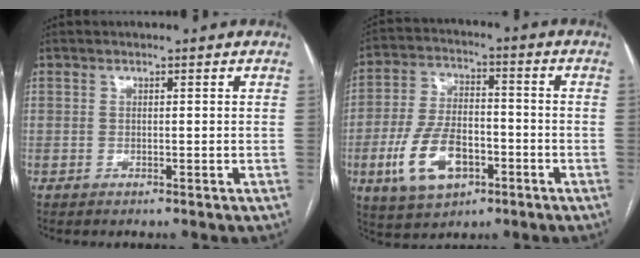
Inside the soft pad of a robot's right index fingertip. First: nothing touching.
{"total": 11.9, "force": [-4.6, 6.5, 8.9], "torque": [-0.191, 0.008, -0.077]}